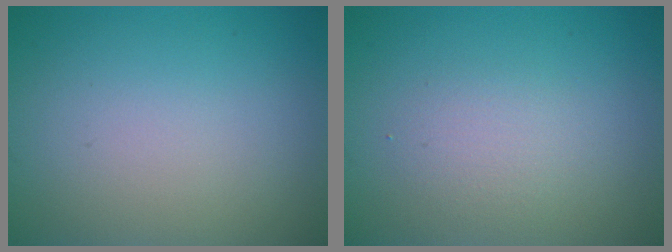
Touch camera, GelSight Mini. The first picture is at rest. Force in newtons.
{"total": 1.8, "press": 1.8, "slide": 0.1}